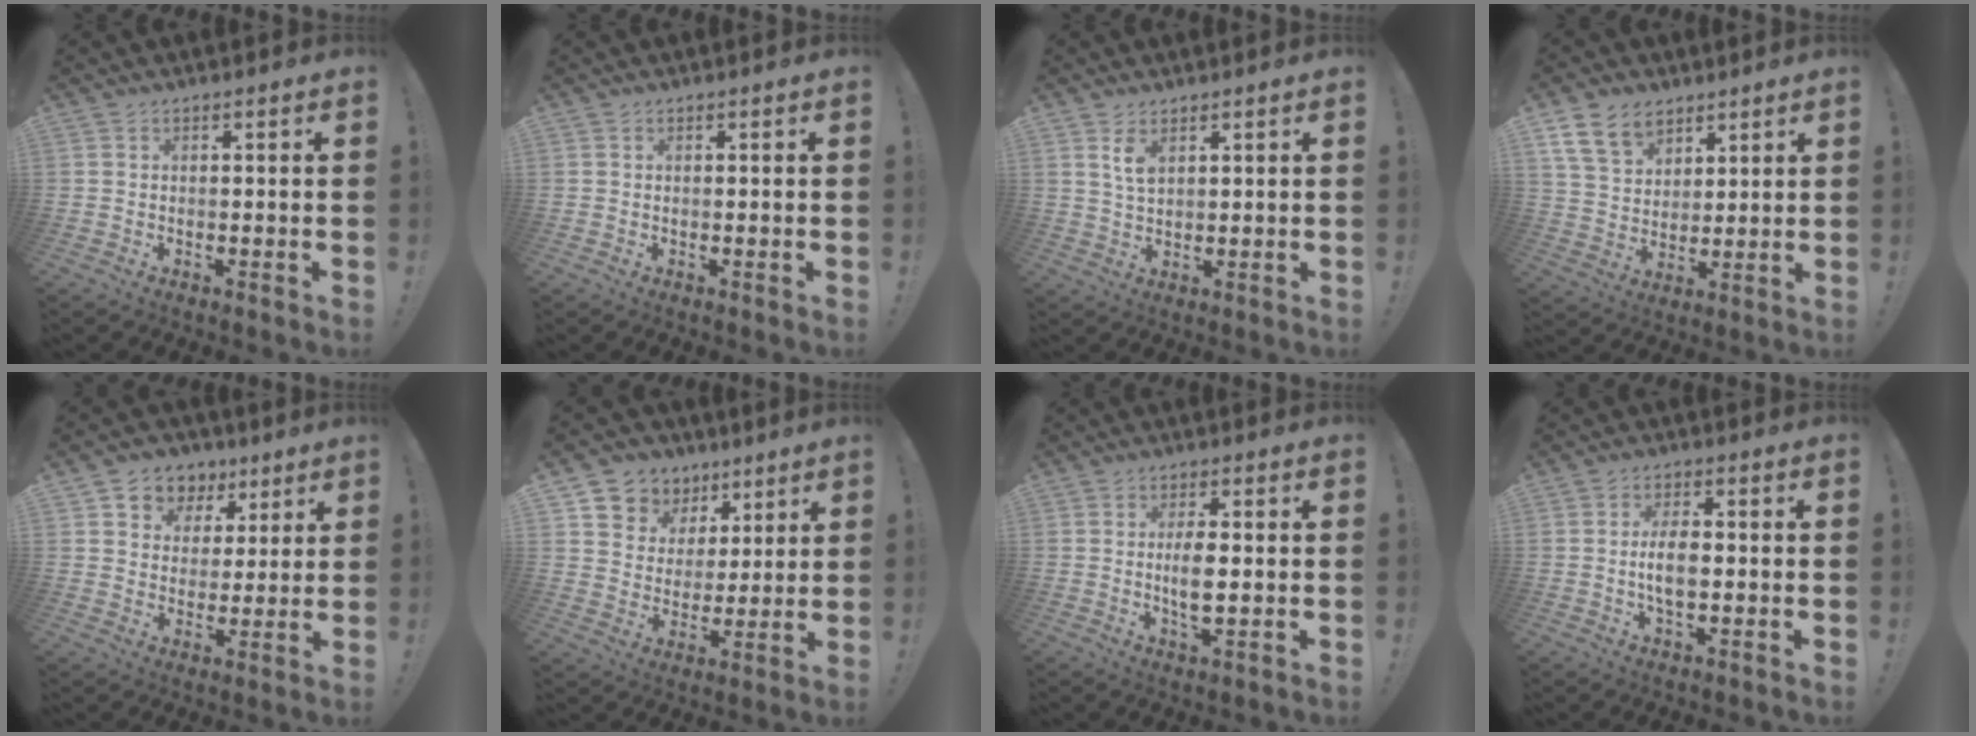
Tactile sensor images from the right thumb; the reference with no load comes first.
{"total": 0.0}
{"total": 4.4, "force": [2.5, 1.9, 3.1], "torque": [-0.047, -0.015, 0.041]}
{"total": 12.3, "force": [7.3, 8.3, 5.4], "torque": [-0.096, -0.031, 0.145]}
{"total": 7.7, "force": [3.6, 6.6, 1.5], "torque": [-0.021, -0.025, 0.072]}
{"total": 9.1, "force": [4.7, 7.7, 1.5], "torque": [-0.027, -0.034, 0.098]}
{"total": 6.3, "force": [-0.3, 2.3, 5.9], "torque": [-0.114, -0.007, -0.012]}
{"total": 6.6, "force": [-1.0, 2.9, 5.9], "torque": [-0.111, -0.002, -0.025]}